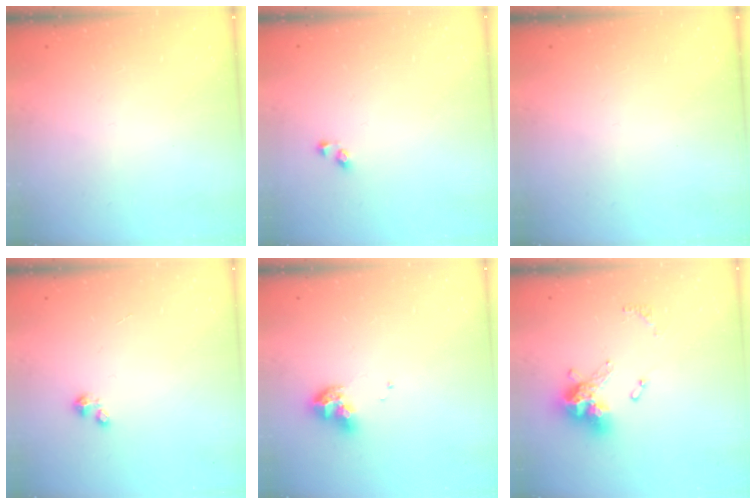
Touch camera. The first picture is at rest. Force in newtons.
{"total": 3.1, "press": 3.0, "slide": 0.5}
{"total": 0.0}
{"total": 1.4, "press": 1.4, "slide": 0.2}
{"total": 9.5, "press": 9.4, "slide": 1.1}
{"total": 12.0, "press": 11.9, "slide": 1.4}